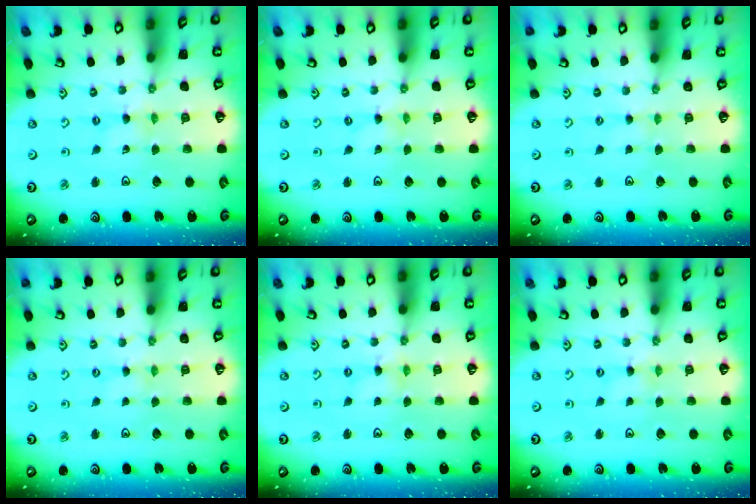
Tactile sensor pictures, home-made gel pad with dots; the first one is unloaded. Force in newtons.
{"total": 0.0}
{"total": 0.0}
{"total": 0.0}
{"total": 1.3, "press": 1.3, "slide": 0.2}
{"total": 0.0}